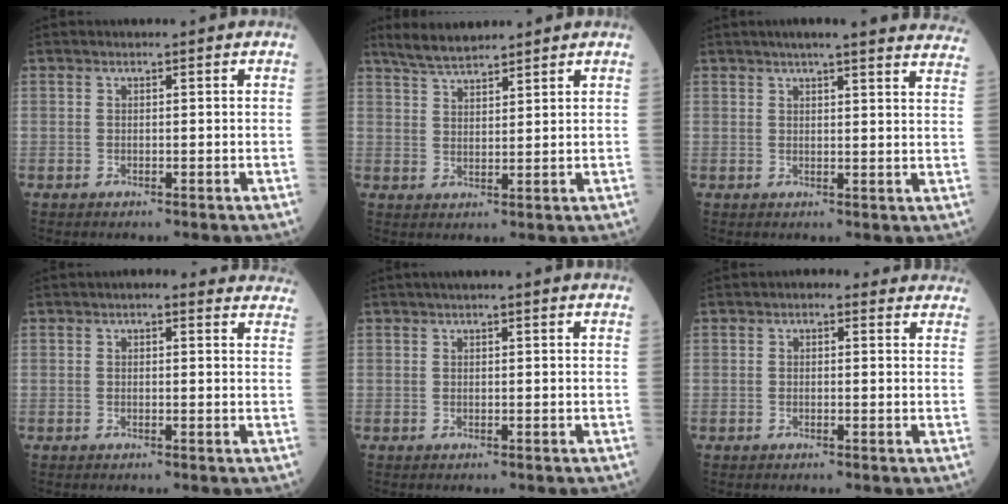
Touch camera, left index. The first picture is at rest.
{"total": 5.4, "force": [4.9, 0.8, 2.1], "torque": [-0.050, 0.014, 0.097]}
{"total": 21.2, "force": [19.4, 1.5, 8.4], "torque": [-0.105, -0.023, 0.214]}
{"total": 8.5, "force": [7.5, 2.3, 3.3], "torque": [-0.018, 0.008, 0.060]}
{"total": 2.7, "force": [2.1, -0.2, 1.7], "torque": [-0.020, 0.024, 0.030]}
{"total": 4.8, "force": [3.9, 2.1, 2.0], "torque": [-0.012, 0.018, 0.032]}